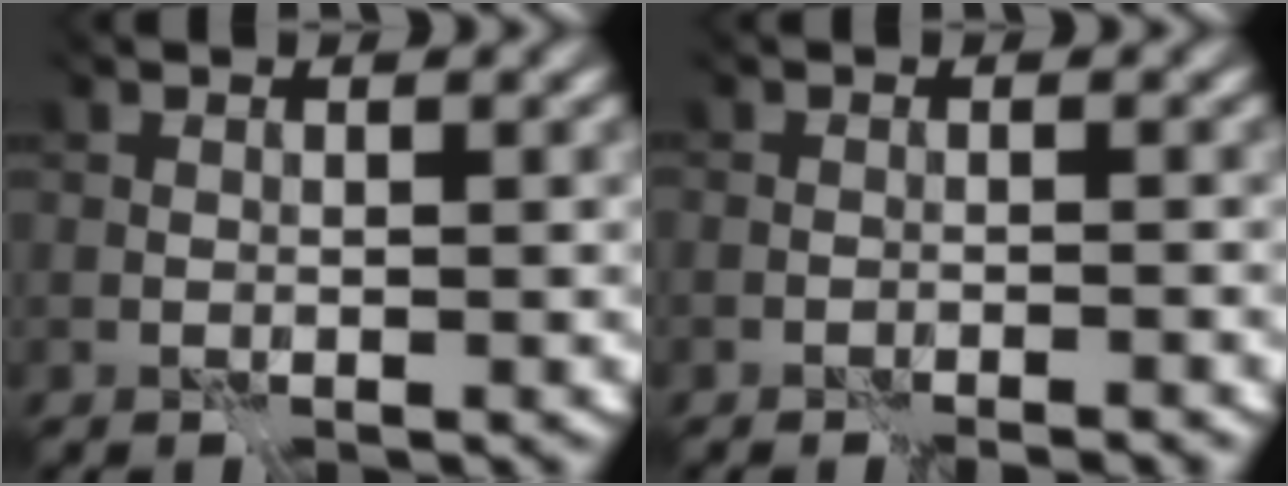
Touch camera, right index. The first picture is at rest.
{"total": 1.3, "force": [-1.2, 0.2, 0.5], "torque": [0.004, 0.001, -0.015]}